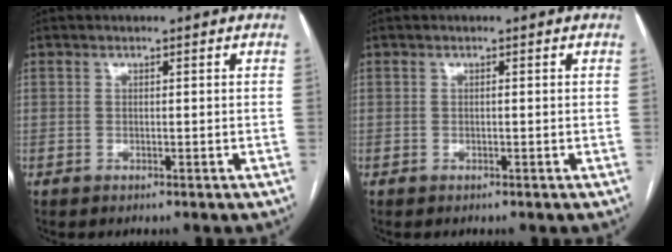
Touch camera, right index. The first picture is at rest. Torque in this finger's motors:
{"motor_torque": [0.09, 0.03, 0.00, 0.01]}